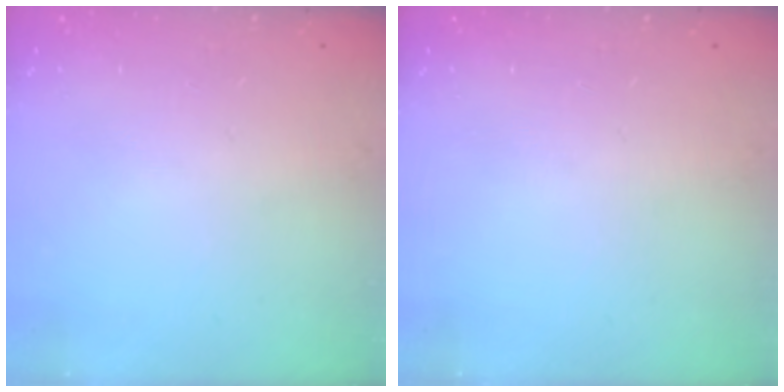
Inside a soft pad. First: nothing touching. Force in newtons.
{"total": 0.0}